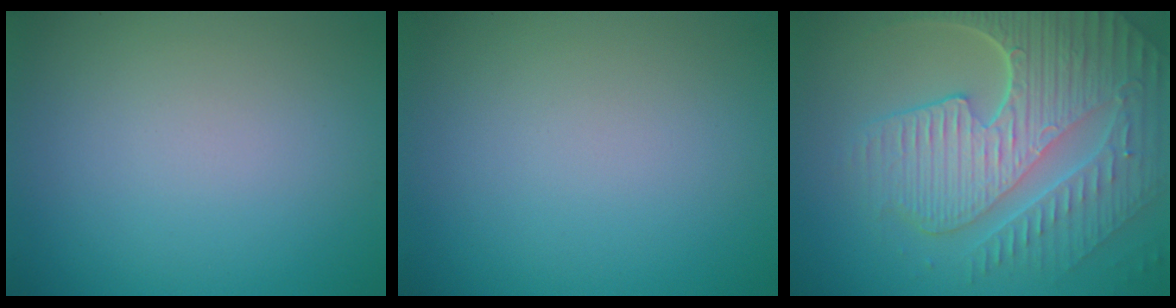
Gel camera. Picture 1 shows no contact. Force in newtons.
{"total": 0.0}
{"total": 9.3, "press": 6.3, "slide": 6.9}